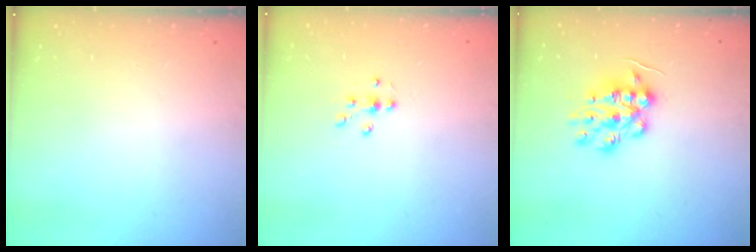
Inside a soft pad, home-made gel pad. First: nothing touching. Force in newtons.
{"total": 5.7, "press": 5.5, "slide": 1.3}
{"total": 12.1, "press": 12.1, "slide": 0.3}